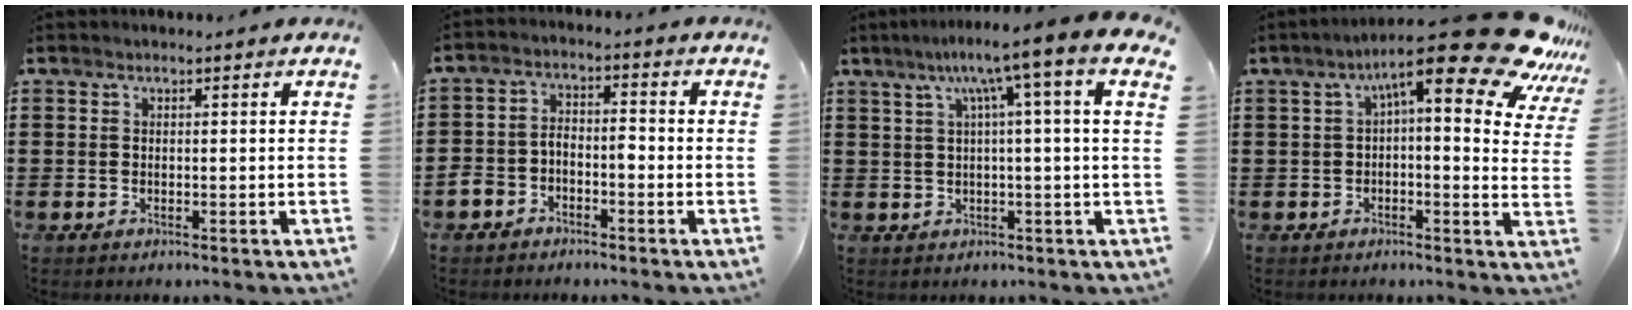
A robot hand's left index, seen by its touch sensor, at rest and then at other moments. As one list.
[{"total": 3.8, "force": [-2.9, 1.7, 1.6], "torque": [-0.040, 0.006, -0.063]}, {"total": 7.4, "force": [2.4, -0.7, 6.9], "torque": [-0.139, -0.008, 0.028]}, {"total": 15.7, "force": [9.3, 3.2, 12.2], "torque": [-0.188, -0.054, 0.143]}]